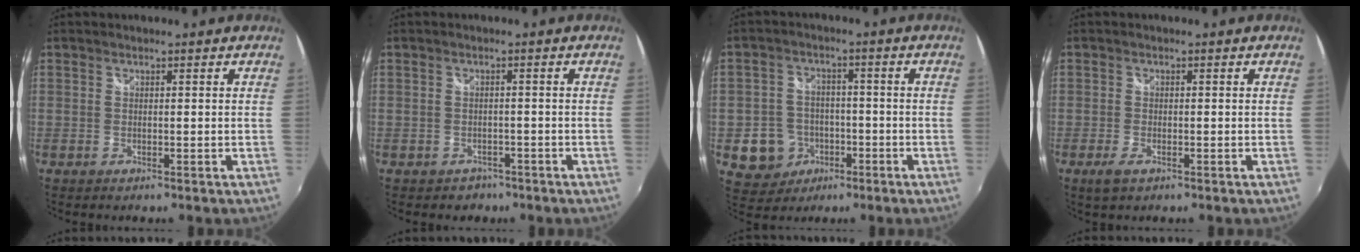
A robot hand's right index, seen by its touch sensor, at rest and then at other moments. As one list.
[{"total": 3.6, "force": [-2.4, 2.7, 0.6], "torque": [-0.020, -0.005, -0.032]}, {"total": 8.5, "force": [-3.0, 7.8, 1.7], "torque": [-0.057, 0.020, -0.036]}, {"total": 2.7, "force": [-1.7, 1.2, 1.9], "torque": [-0.039, -0.007, -0.029]}]